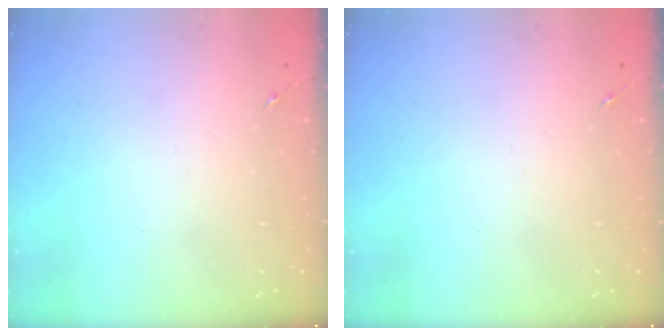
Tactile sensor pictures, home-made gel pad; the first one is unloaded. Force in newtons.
{"total": 0.0}